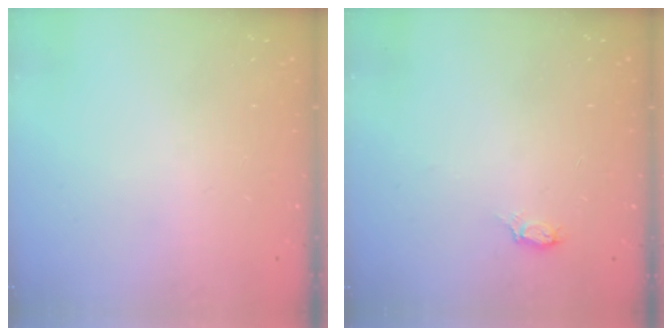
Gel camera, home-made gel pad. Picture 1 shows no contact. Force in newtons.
{"total": 3.3, "press": 3.3, "slide": 0.4}